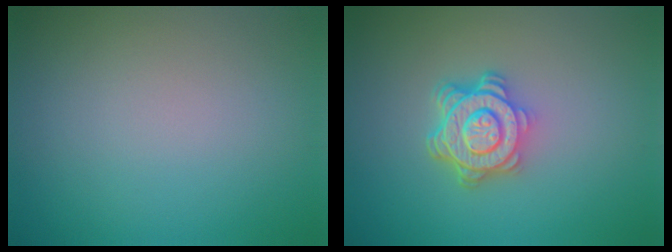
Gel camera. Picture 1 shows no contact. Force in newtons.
{"total": 4.8, "press": 3.7, "slide": 3.1}